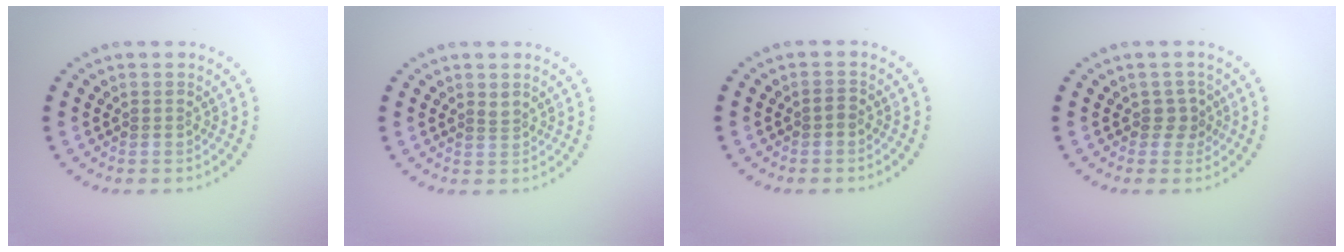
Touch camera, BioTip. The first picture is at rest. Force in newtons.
{"total": 0.9, "press": 0.5, "slide": 0.7}
{"total": 0.8, "press": 0.8, "slide": 0.3}
{"total": 1.5, "press": 1.3, "slide": 0.9}